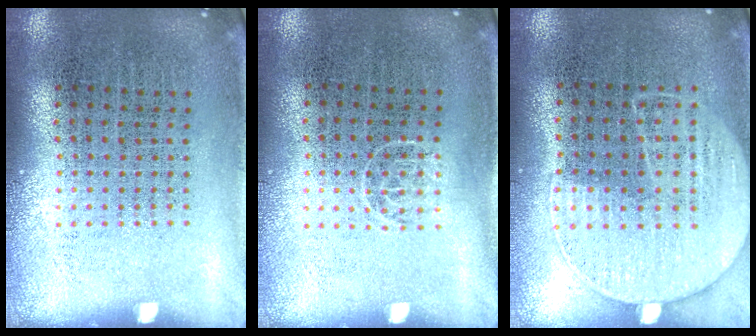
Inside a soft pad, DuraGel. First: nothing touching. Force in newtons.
{"total": 0.6, "press": 0.4, "slide": 0.4}
{"total": 1.3, "press": 1.0, "slide": 0.7}